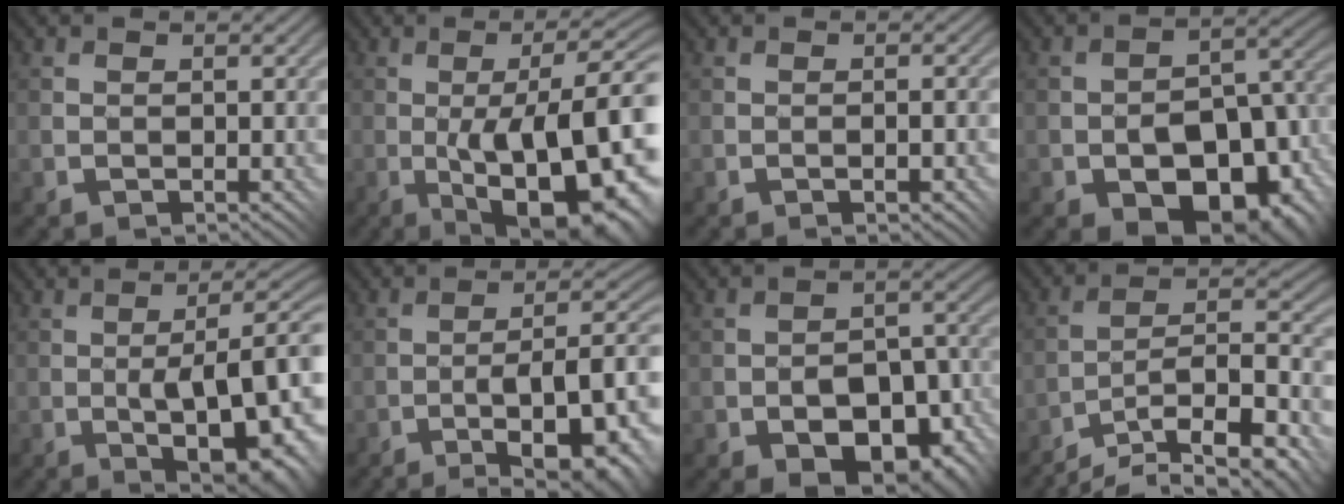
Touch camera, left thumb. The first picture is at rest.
{"total": 16.0, "force": [-2.8, 4.9, 15.0], "torque": [-0.182, 0.012, -0.038]}
{"total": 2.3, "force": [-1.1, 0.6, 1.9], "torque": [-0.021, 0.011, -0.008]}
{"total": 14.7, "force": [-6.1, 8.4, 10.3], "torque": [-0.144, -0.023, -0.083]}
{"total": 13.1, "force": [-2.3, 4.4, 12.2], "torque": [-0.158, 0.010, -0.026]}
{"total": 13.9, "force": [-6.4, 4.1, 11.6], "torque": [-0.160, 0.008, -0.089]}
{"total": 12.4, "force": [-6.1, 6.6, 8.5], "torque": [-0.117, -0.018, -0.093]}
{"total": 13.7, "force": [-10.1, 3.1, 8.7], "torque": [-0.144, 0.001, -0.158]}